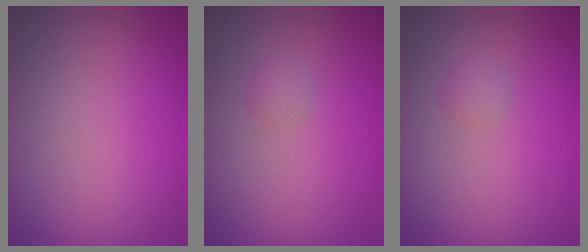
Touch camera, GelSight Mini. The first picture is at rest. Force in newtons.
{"total": 0.8, "press": 0.8, "slide": 0.1}
{"total": 0.8, "press": 0.8, "slide": 0.1}